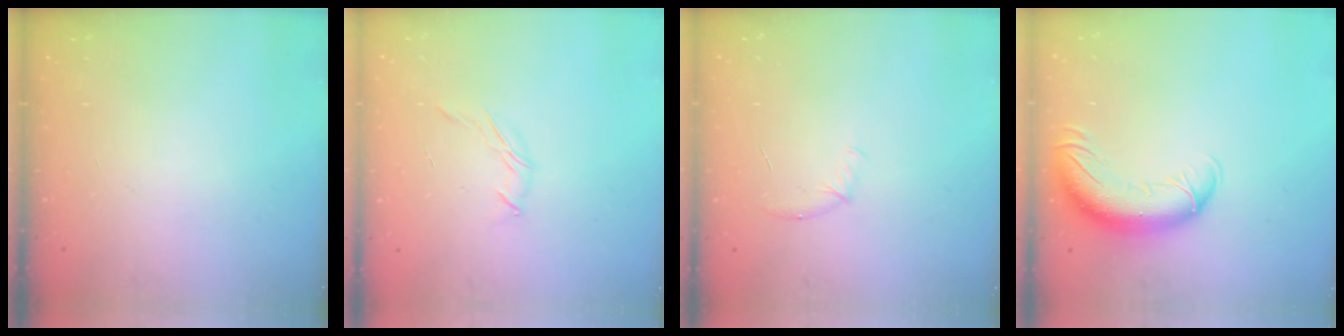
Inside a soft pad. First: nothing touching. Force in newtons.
{"total": 3.6, "press": 3.5, "slide": 0.8}
{"total": 5.5, "press": 5.3, "slide": 1.4}
{"total": 13.4, "press": 13.0, "slide": 3.1}